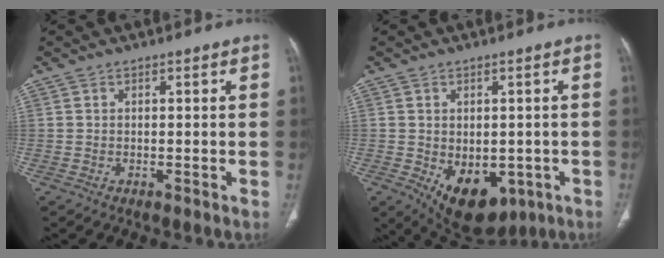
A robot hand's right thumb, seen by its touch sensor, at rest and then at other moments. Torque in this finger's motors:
{"motor_torque": [-0.32, 0.59, -0.10, 0.16, 0.03]}